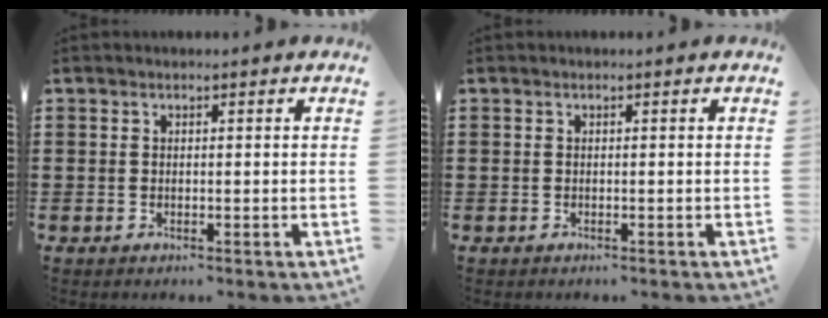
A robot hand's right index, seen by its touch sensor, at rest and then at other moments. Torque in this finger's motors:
{"motor_torque": [0.92, 1.22, 0.00, 0.00]}